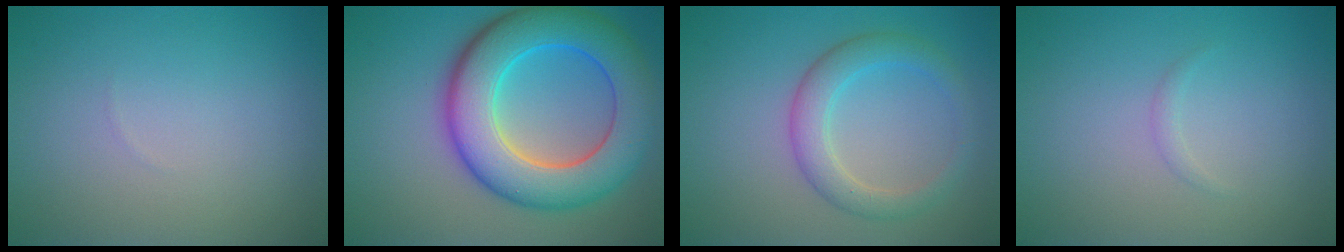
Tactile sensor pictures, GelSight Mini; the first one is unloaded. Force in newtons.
{"total": 10.6, "press": 10.5, "slide": 0.7}
{"total": 3.4, "press": 3.4, "slide": 0.2}
{"total": 0.6, "press": 0.6, "slide": 0.0}